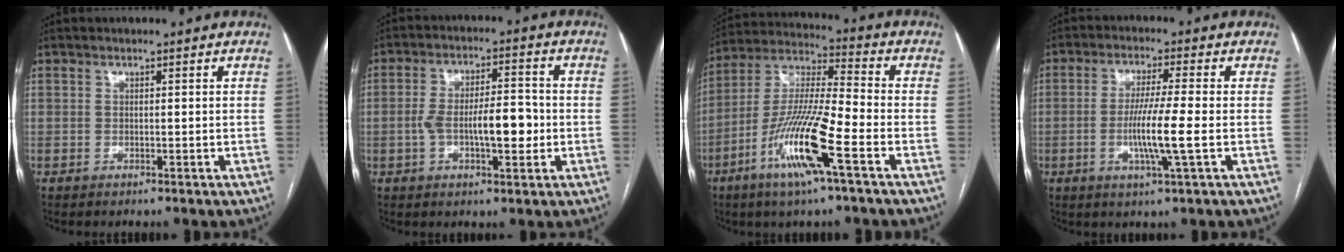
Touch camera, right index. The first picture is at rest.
{"total": 9.1, "force": [-1.5, 2.8, 8.5], "torque": [-0.151, 0.016, -0.022]}
{"total": 15.1, "force": [-6.6, 0.9, 13.5], "torque": [-0.274, -0.014, -0.128]}
{"total": 7.7, "force": [-1.5, -0.7, 7.5], "torque": [-0.141, -0.011, -0.030]}